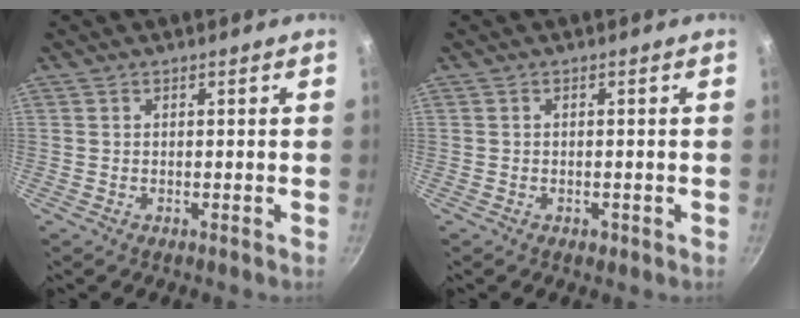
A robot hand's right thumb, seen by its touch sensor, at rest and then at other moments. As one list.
[{"total": 1.3, "force": [-0.6, 0.8, 0.8], "torque": [-0.012, 0.002, -0.005]}]